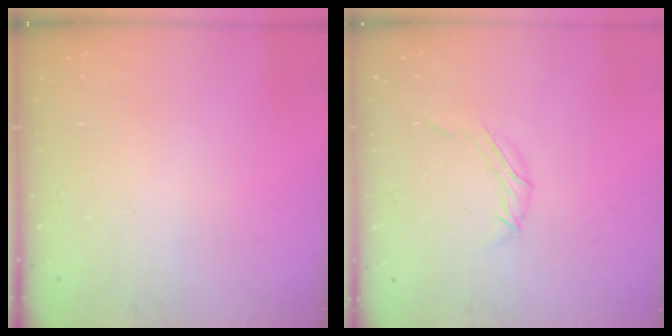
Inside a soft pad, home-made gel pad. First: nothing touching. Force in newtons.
{"total": 6.1, "press": 5.9, "slide": 1.4}